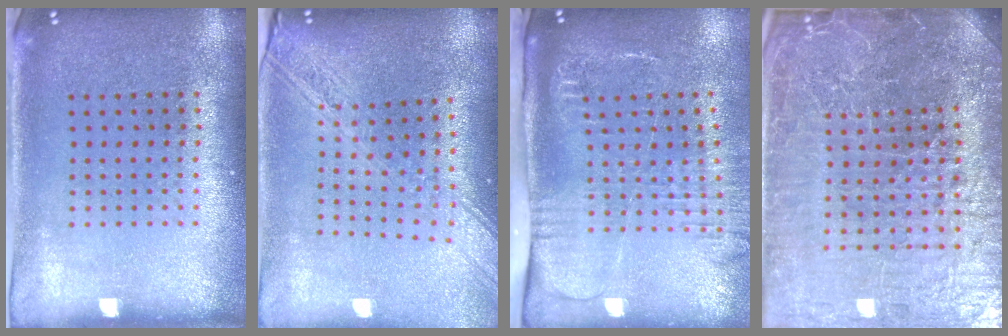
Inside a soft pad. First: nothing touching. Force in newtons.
{"total": 2.3, "press": 1.9, "slide": 1.3}
{"total": 2.7, "press": 2.1, "slide": 1.7}
{"total": 6.3, "press": 5.7, "slide": 2.7}